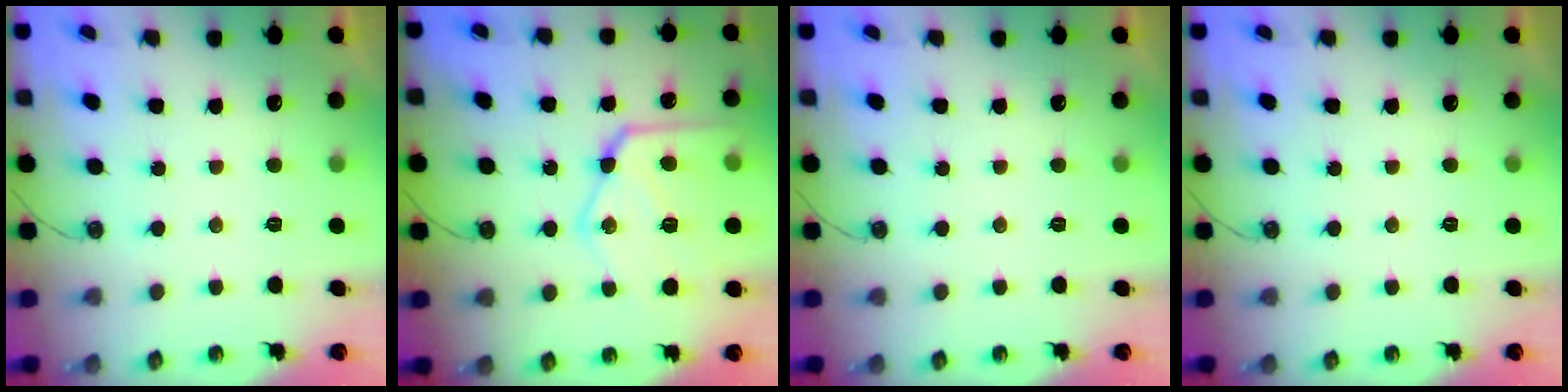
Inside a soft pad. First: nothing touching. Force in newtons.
{"total": 20.2, "press": 20.1, "slide": 1.6}
{"total": 0.0}
{"total": 0.0}